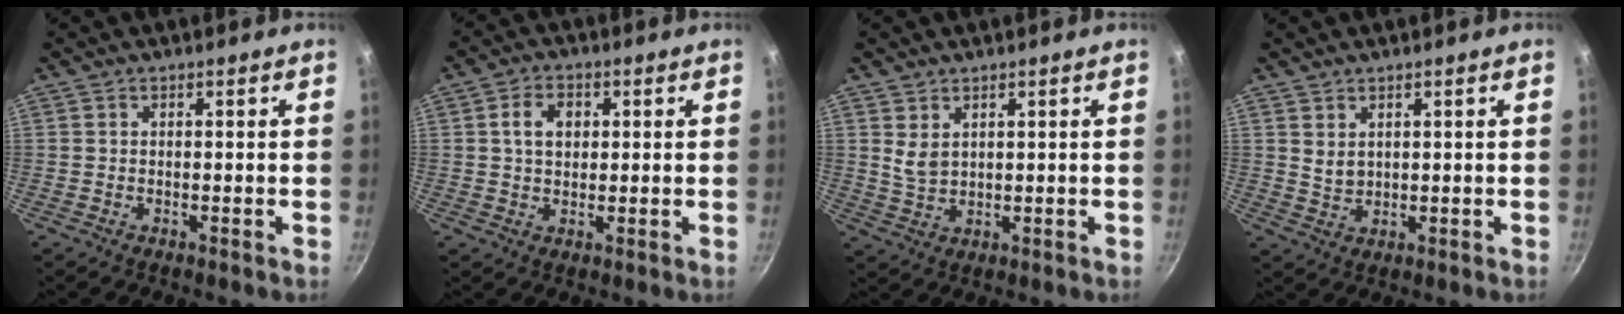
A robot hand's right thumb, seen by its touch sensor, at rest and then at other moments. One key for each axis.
{"total": 5.4, "fx": 1.1, "fy": 3.9, "fz": 3.5, "tx": -0.042, "ty": 0.006, "tz": 0.017}
{"total": 3.7, "fx": 1.8, "fy": 2.2, "fz": 2.4, "tx": -0.040, "ty": -0.015, "tz": 0.040}
{"total": 2.7, "fx": 1.5, "fy": 1.8, "fz": 1.5, "tx": -0.022, "ty": -0.011, "tz": 0.033}